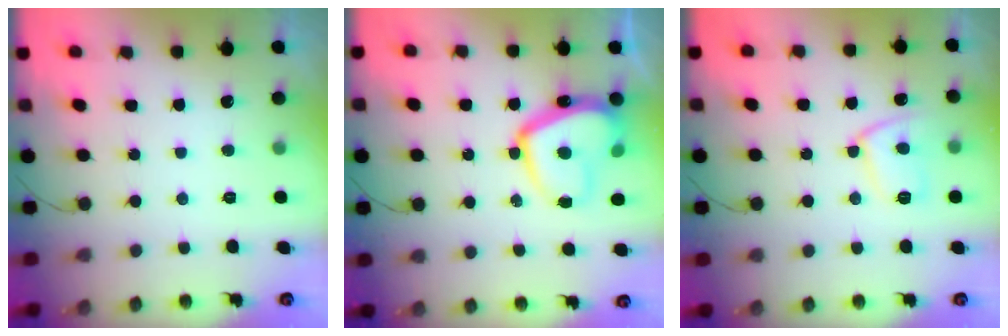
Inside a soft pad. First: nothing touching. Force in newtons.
{"total": 15.7, "press": 15.6, "slide": 1.5}
{"total": 10.0, "press": 10.0, "slide": 0.8}